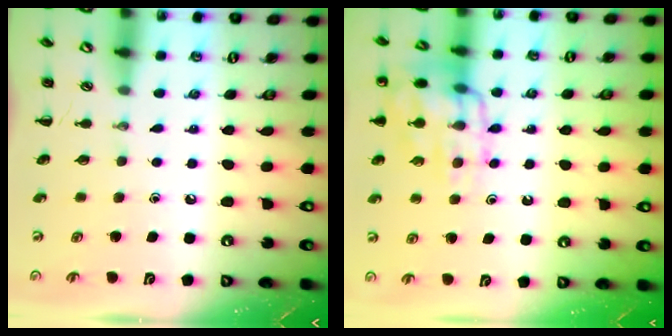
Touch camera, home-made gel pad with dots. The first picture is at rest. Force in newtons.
{"total": 14.7, "press": 14.6, "slide": 1.6}